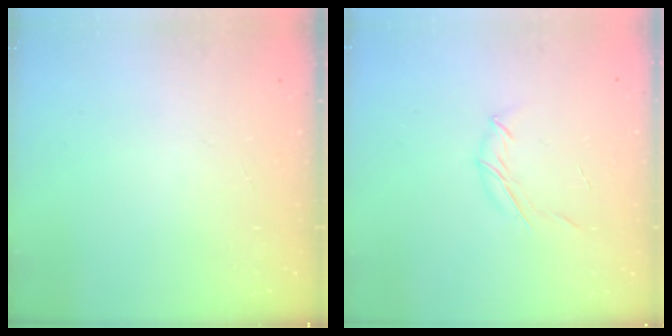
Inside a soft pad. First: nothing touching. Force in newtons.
{"total": 6.0, "press": 6.0, "slide": 0.8}